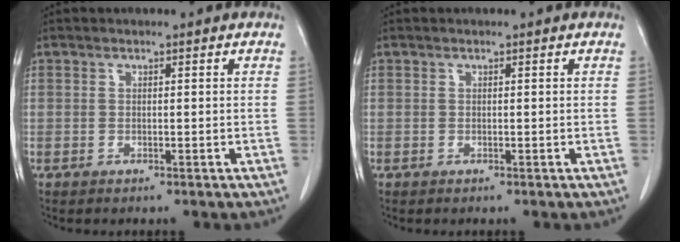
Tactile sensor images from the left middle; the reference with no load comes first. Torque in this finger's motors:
{"motor_torque": [-0.04, 0.00, 0.03, 0.00]}